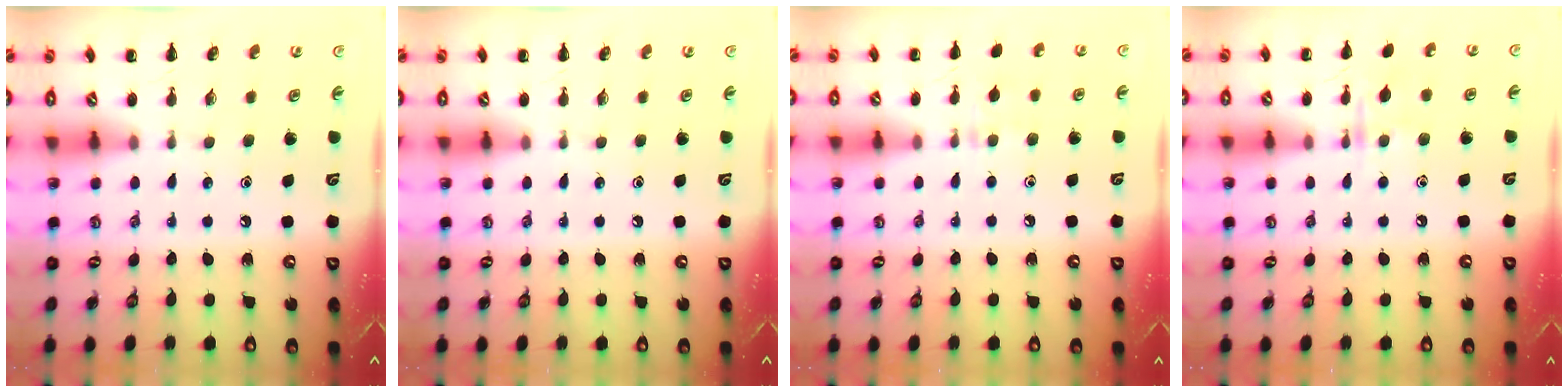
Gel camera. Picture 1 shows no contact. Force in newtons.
{"total": 0.0}
{"total": 6.9, "press": 6.3, "slide": 2.7}
{"total": 7.2, "press": 7.1, "slide": 0.8}